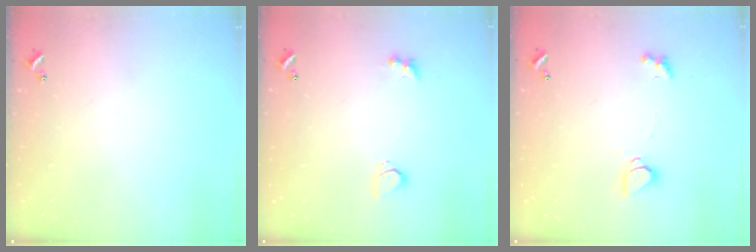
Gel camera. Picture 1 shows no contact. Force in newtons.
{"total": 3.0, "press": 2.7, "slide": 1.1}
{"total": 1.6, "press": 1.6, "slide": 0.2}